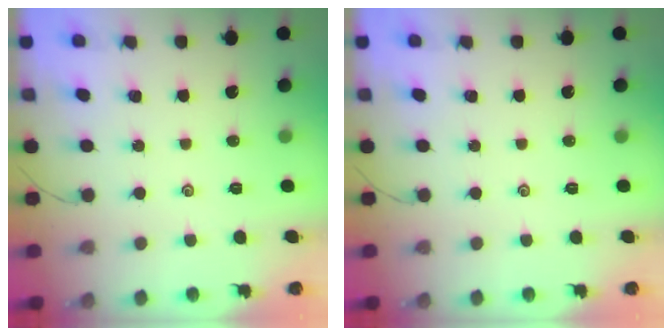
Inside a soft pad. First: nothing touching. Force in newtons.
{"total": 0.0}